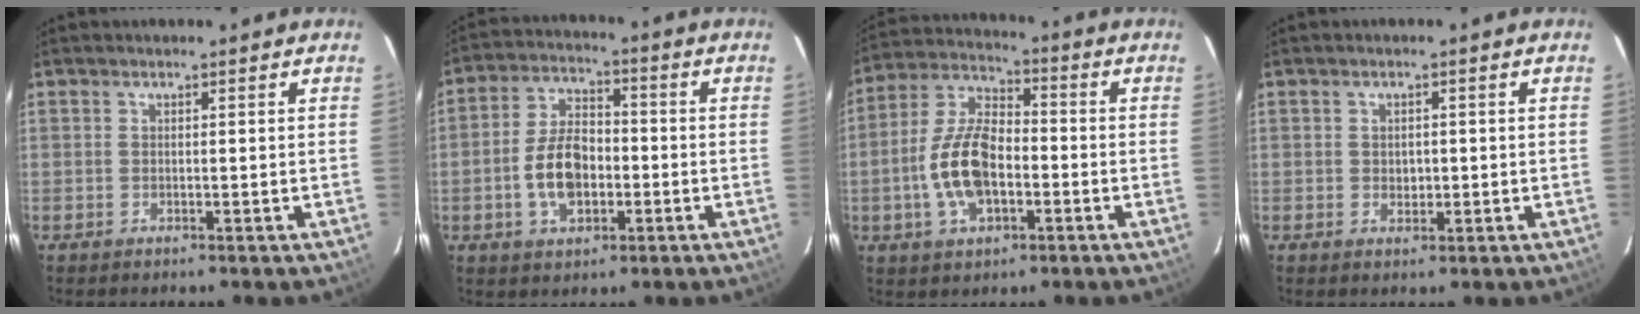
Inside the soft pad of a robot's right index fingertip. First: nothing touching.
{"total": 9.7, "force": [-2.5, 5.8, 7.4], "torque": [-0.146, 0.016, -0.038]}
{"total": 12.6, "force": [-3.2, 6.7, 10.2], "torque": [-0.214, 0.014, -0.058]}
{"total": 1.9, "force": [-0.1, 1.6, 0.9], "torque": [-0.014, 0.001, 0.002]}